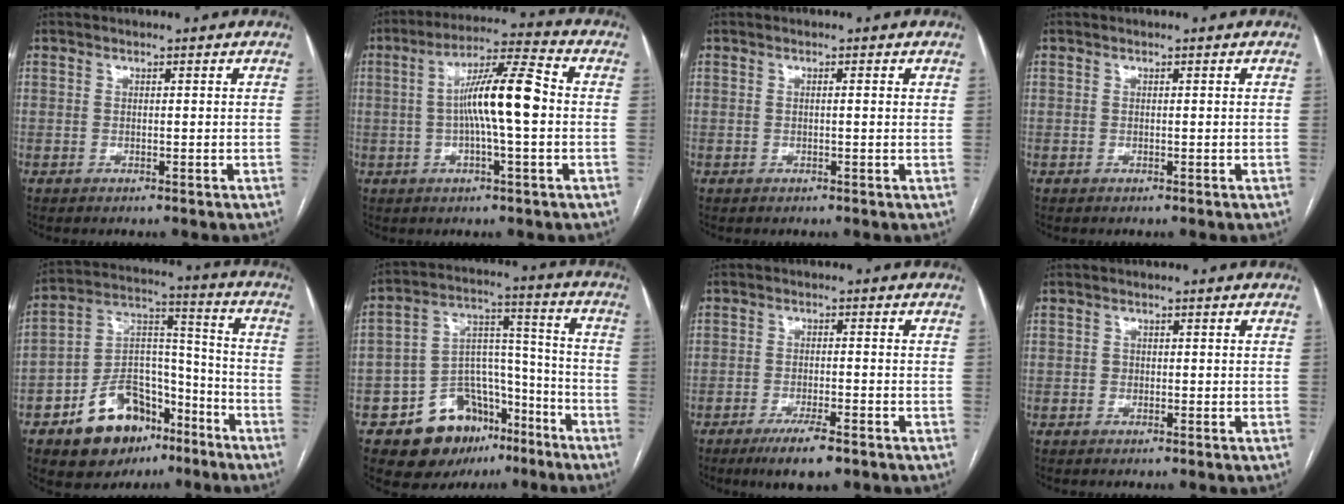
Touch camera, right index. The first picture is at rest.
{"total": 11.1, "force": [-0.2, 0.8, 11.0], "torque": [-0.197, 0.019, -0.010]}
{"total": 1.0, "force": [0.3, 0.0, 0.9], "torque": [-0.016, 0.003, 0.003]}
{"total": 0.0}
{"total": 16.1, "force": [-9.4, 9.3, 9.1], "torque": [-0.153, 0.040, -0.147]}
{"total": 15.5, "force": [-9.6, 9.8, 7.0], "torque": [-0.097, 0.061, -0.144]}
{"total": 6.2, "force": [-4.2, 1.0, 4.5], "torque": [-0.081, -0.011, -0.065]}
{"total": 0.8, "force": [-0.1, 0.7, 0.2], "torque": [0.000, 0.003, -0.003]}